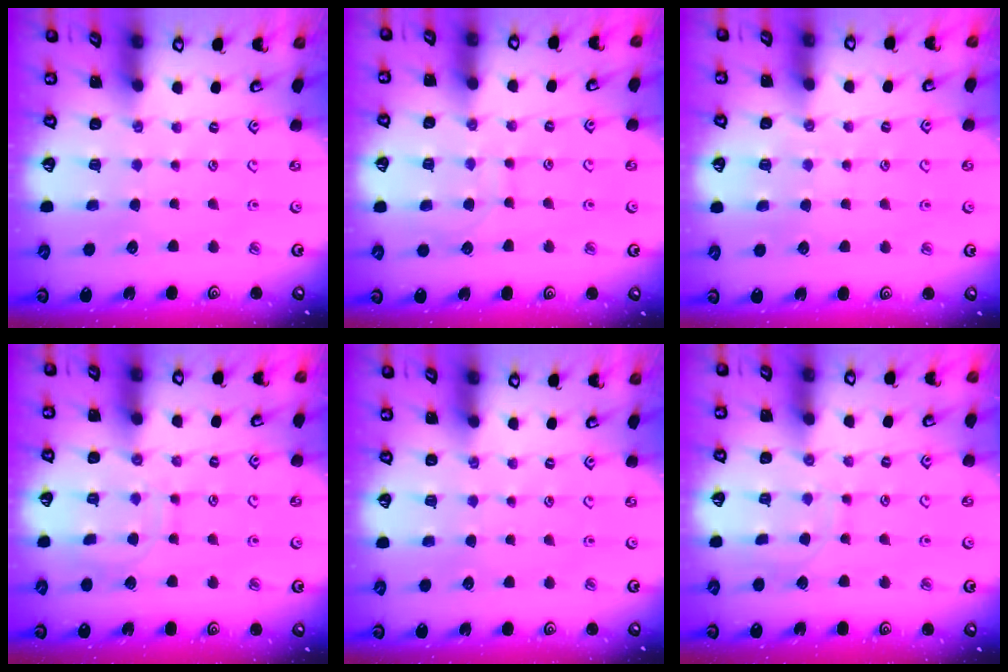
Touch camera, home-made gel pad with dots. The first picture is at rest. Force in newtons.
{"total": 7.9, "press": 7.9, "slide": 0.6}
{"total": 2.8, "press": 2.8, "slide": 0.3}
{"total": 8.6, "press": 8.5, "slide": 0.9}
{"total": 0.0}
{"total": 6.1, "press": 6.1, "slide": 0.6}